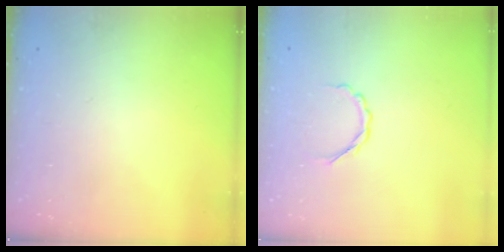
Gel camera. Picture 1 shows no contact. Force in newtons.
{"total": 3.6, "press": 3.5, "slide": 0.8}